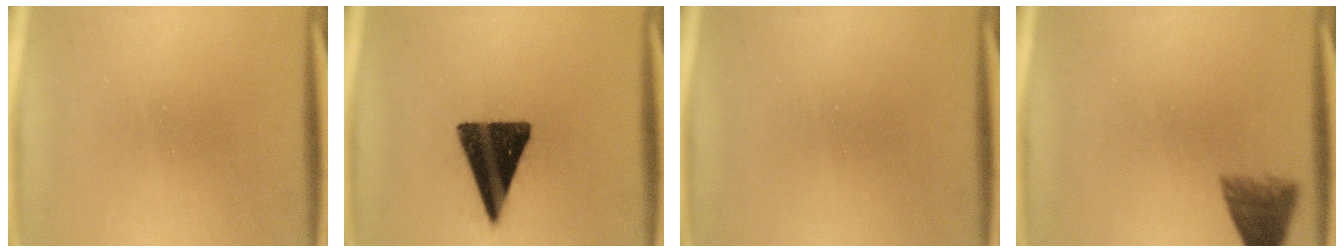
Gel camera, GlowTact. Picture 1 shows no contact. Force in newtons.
{"total": 16.1}
{"total": 0.0}
{"total": 4.0}